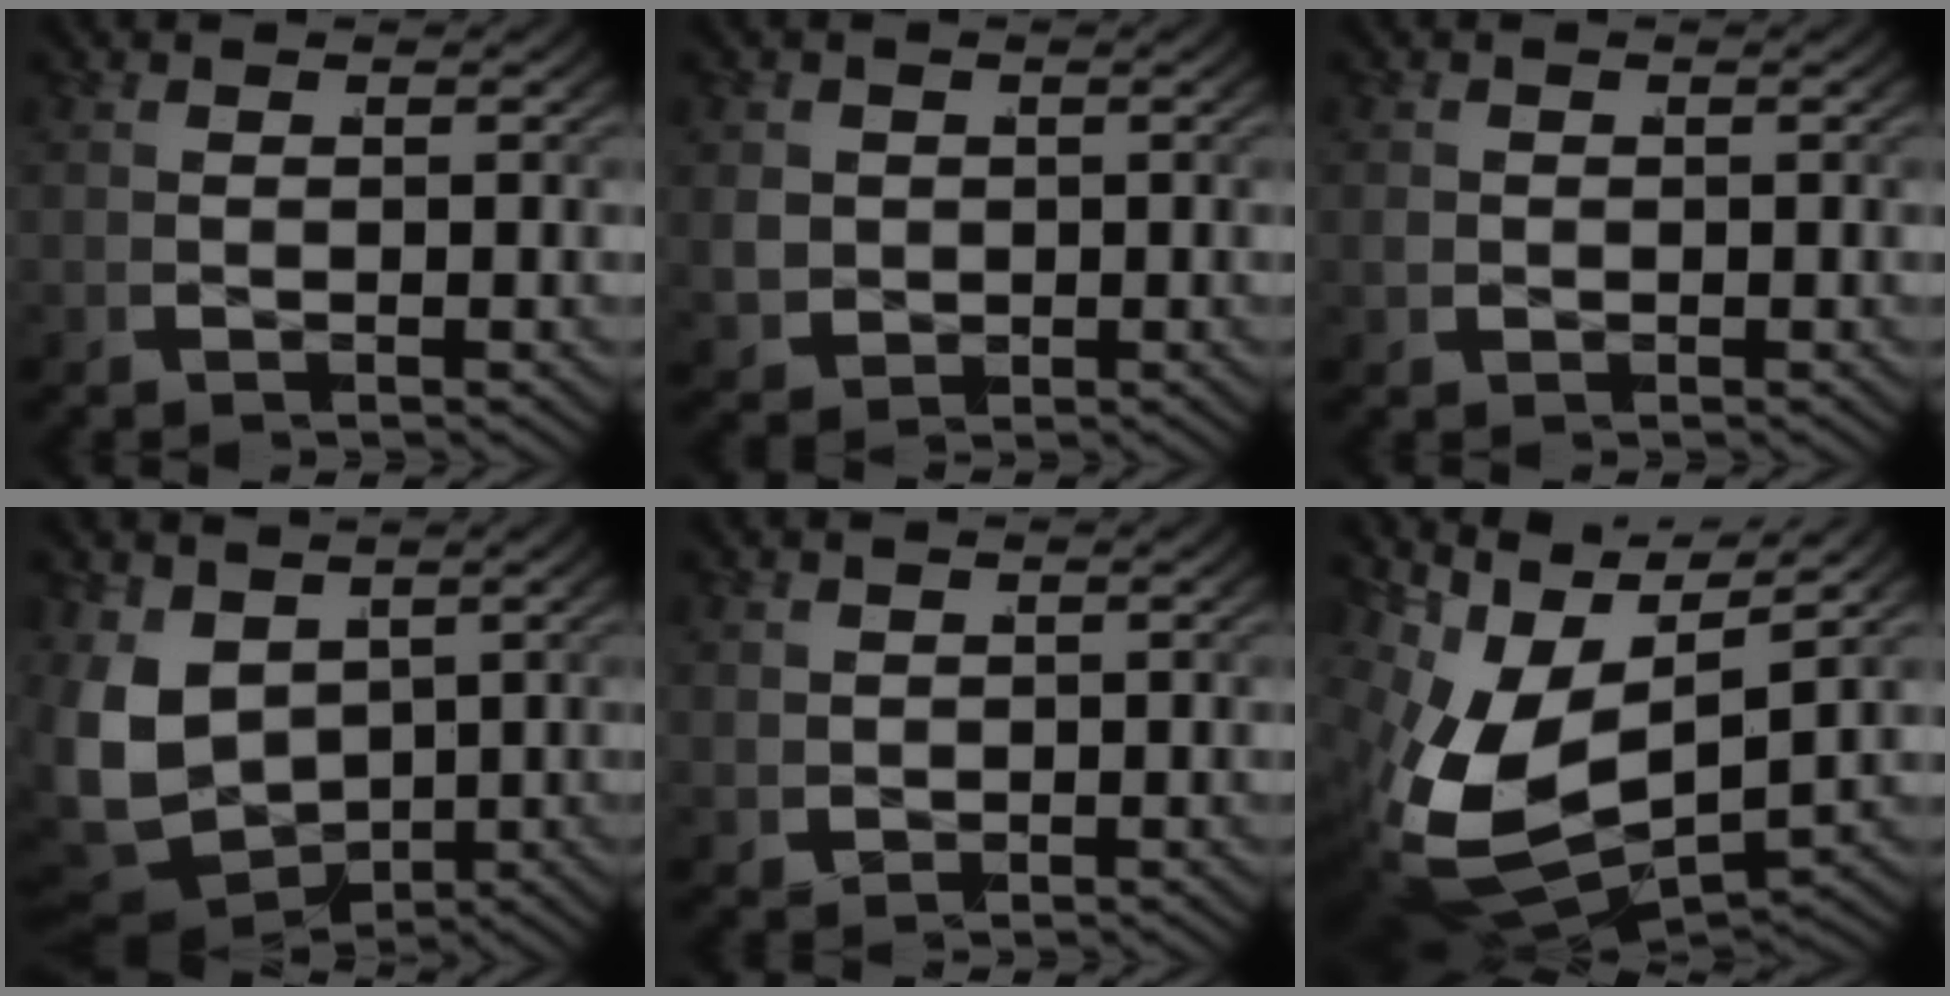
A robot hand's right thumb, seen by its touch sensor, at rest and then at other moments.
{"total": 3.3, "force": [-0.1, 3.1, 1.3], "torque": [-0.044, -0.025, 0.013]}
{"total": 1.3, "force": [0.0, 1.3, 0.3], "torque": [-0.010, -0.005, 0.005]}
{"total": 9.7, "force": [-1.5, 7.8, 5.6], "torque": [-0.179, -0.058, 0.000]}
{"total": 1.0, "force": [0.6, 0.8, 0.1], "torque": [-0.002, -0.004, 0.020]}
{"total": 13.5, "force": [-0.6, 8.9, 10.2], "torque": [-0.230, -0.050, 0.004]}